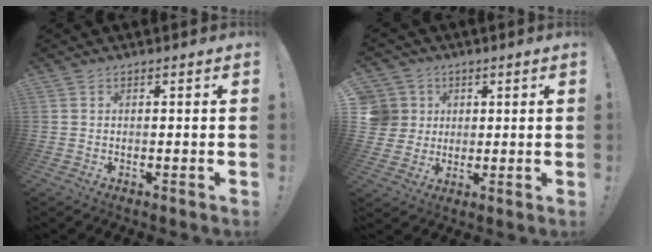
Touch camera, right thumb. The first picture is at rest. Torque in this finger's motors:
{"motor_torque": [0.17, 0.23, 0.61, 0.23, 0.07]}